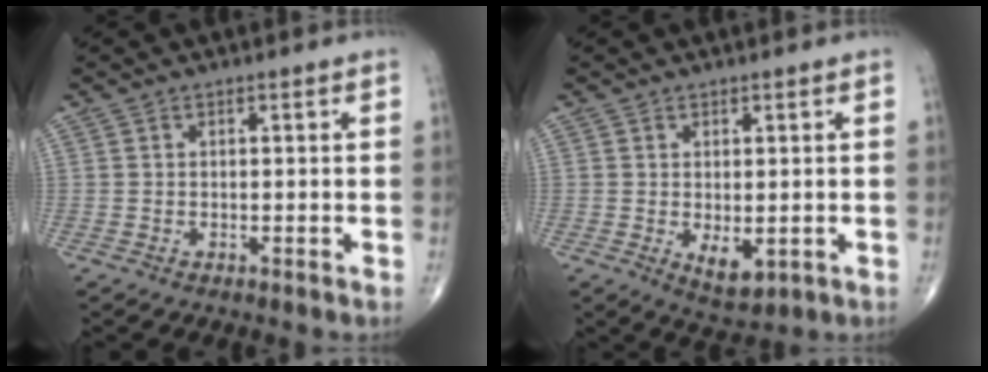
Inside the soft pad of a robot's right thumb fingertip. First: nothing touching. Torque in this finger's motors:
{"motor_torque": [0.17, 0.40, 0.30, 0.28, 0.11]}